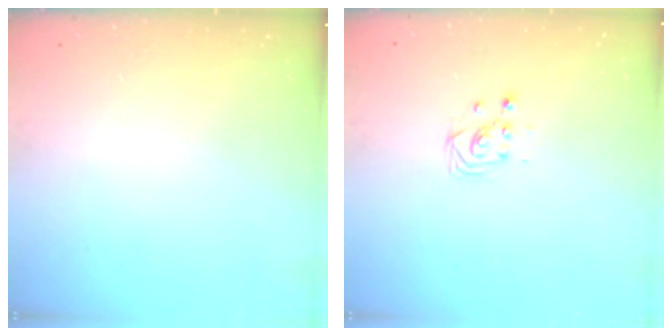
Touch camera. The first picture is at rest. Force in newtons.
{"total": 2.9, "press": 2.9, "slide": 0.2}